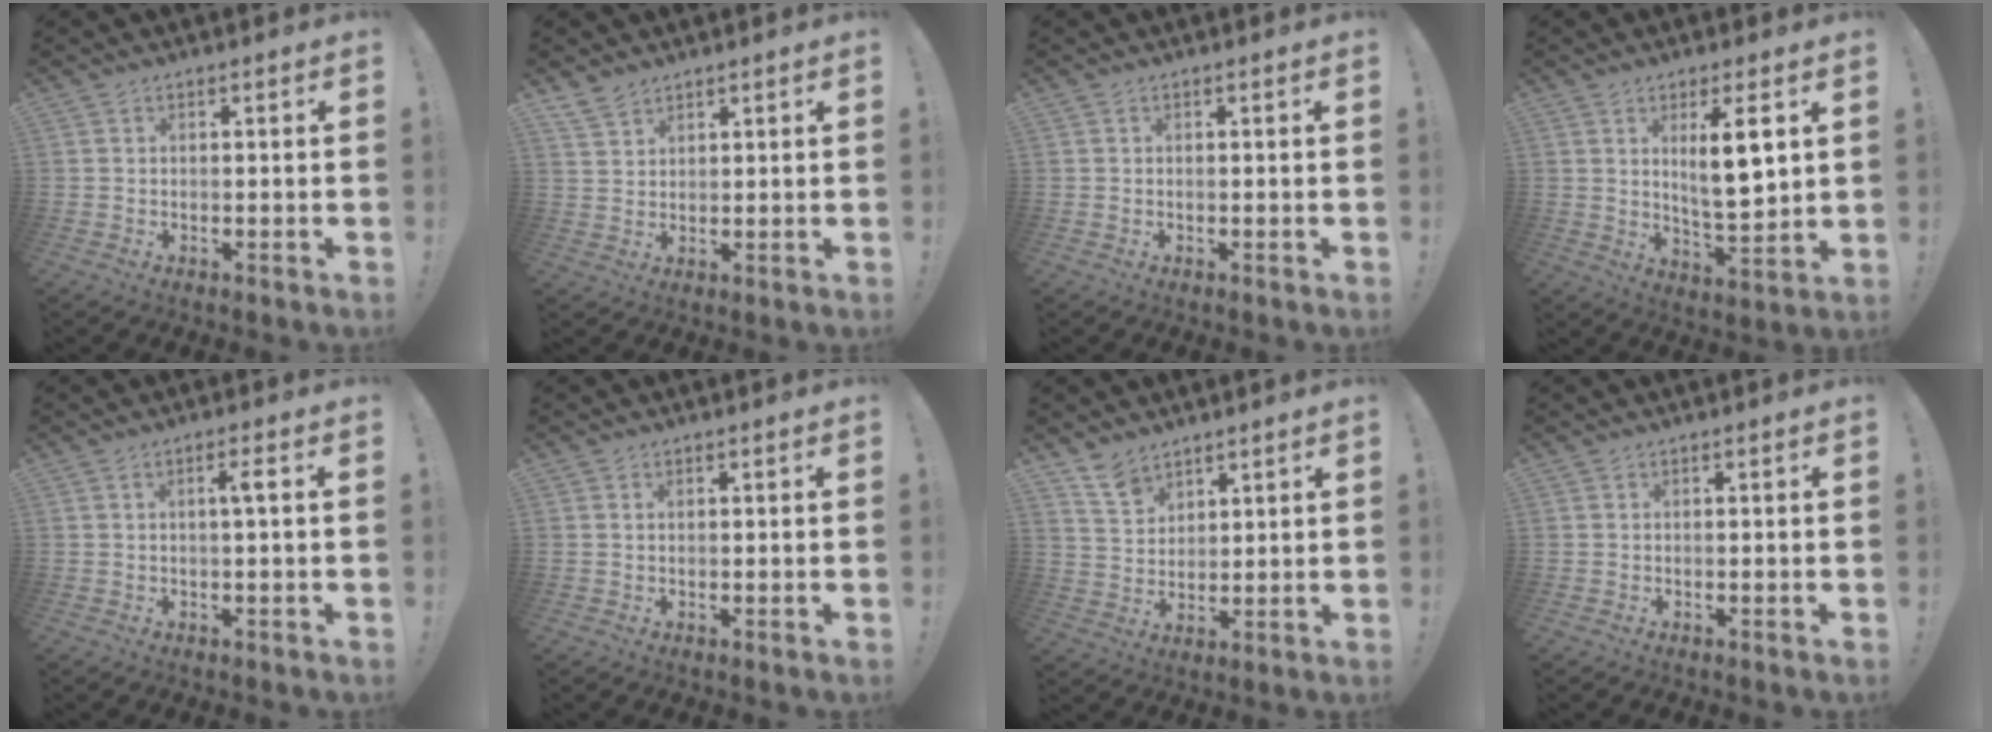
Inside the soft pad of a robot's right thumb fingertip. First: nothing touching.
{"total": 3.9, "force": [3.4, 1.8, 0.9], "torque": [-0.019, -0.021, 0.066]}
{"total": 0.0}
{"total": 10.4, "force": [3.9, 2.1, 9.4], "torque": [-0.140, -0.019, 0.061]}
{"total": 2.9, "force": [0.3, -0.2, 2.9], "torque": [-0.057, 0.003, -0.001]}
{"total": 0.7, "force": [0.4, 0.4, 0.4], "torque": [-0.008, 0.001, 0.007]}
{"total": 7.7, "force": [6.1, 4.2, 1.9], "torque": [-0.041, -0.040, 0.119]}
{"total": 0.0}